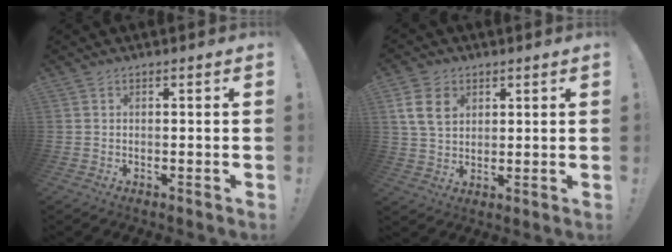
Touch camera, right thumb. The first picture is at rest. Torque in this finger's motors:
{"motor_torque": [1.03, 0.87, 0.63, -0.13, 0.03]}